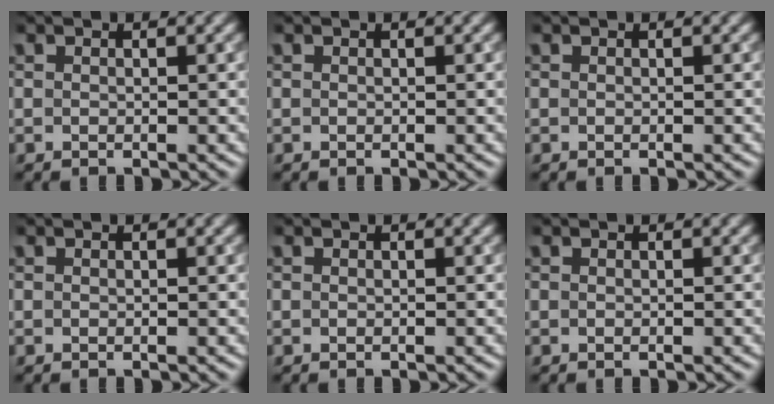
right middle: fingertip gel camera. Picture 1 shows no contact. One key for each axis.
{"total": 0.0}
{"total": 0.0}
{"total": 0.0}
{"total": 0.0}
{"total": 0.0}